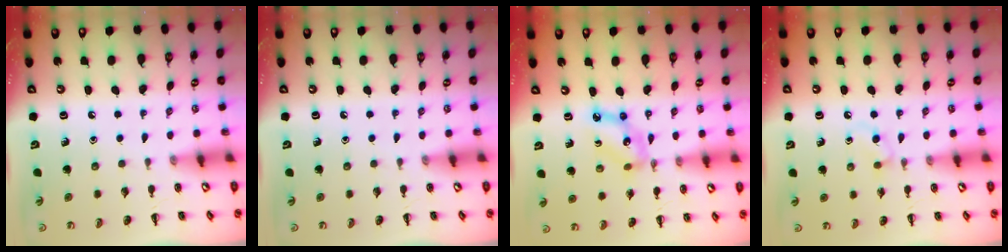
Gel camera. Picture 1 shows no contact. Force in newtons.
{"total": 0.0}
{"total": 7.8, "press": 7.6, "slide": 1.8}
{"total": 2.9, "press": 2.6, "slide": 1.3}